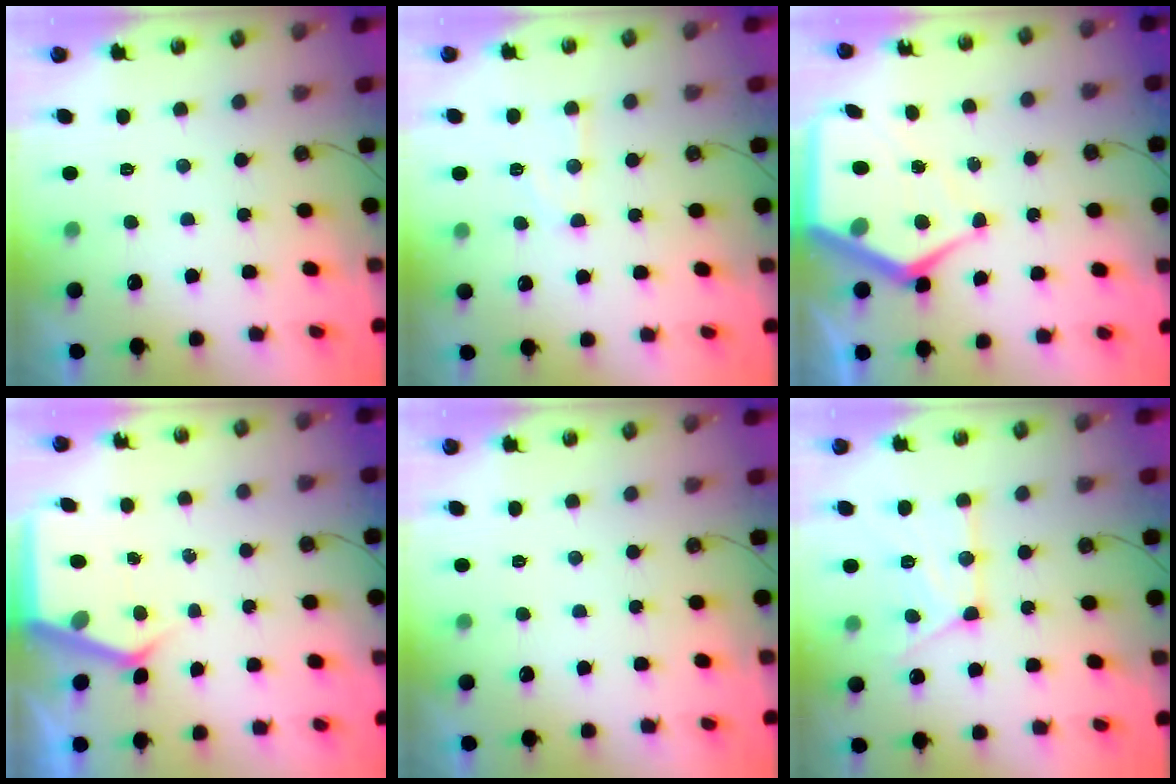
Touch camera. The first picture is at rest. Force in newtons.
{"total": 10.1, "press": 10.1, "slide": 0.9}
{"total": 12.6, "press": 12.5, "slide": 1.3}
{"total": 4.5, "press": 4.4, "slide": 0.6}
{"total": 0.0}
{"total": 14.7, "press": 14.6, "slide": 1.5}